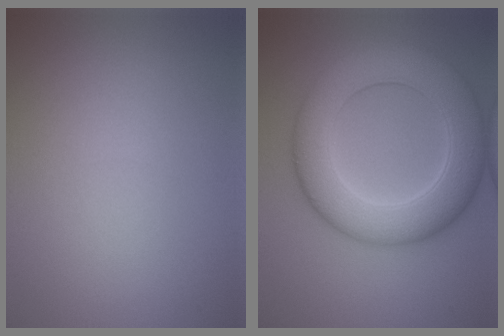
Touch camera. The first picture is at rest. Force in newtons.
{"total": 8.8, "press": 8.8, "slide": 0.3}